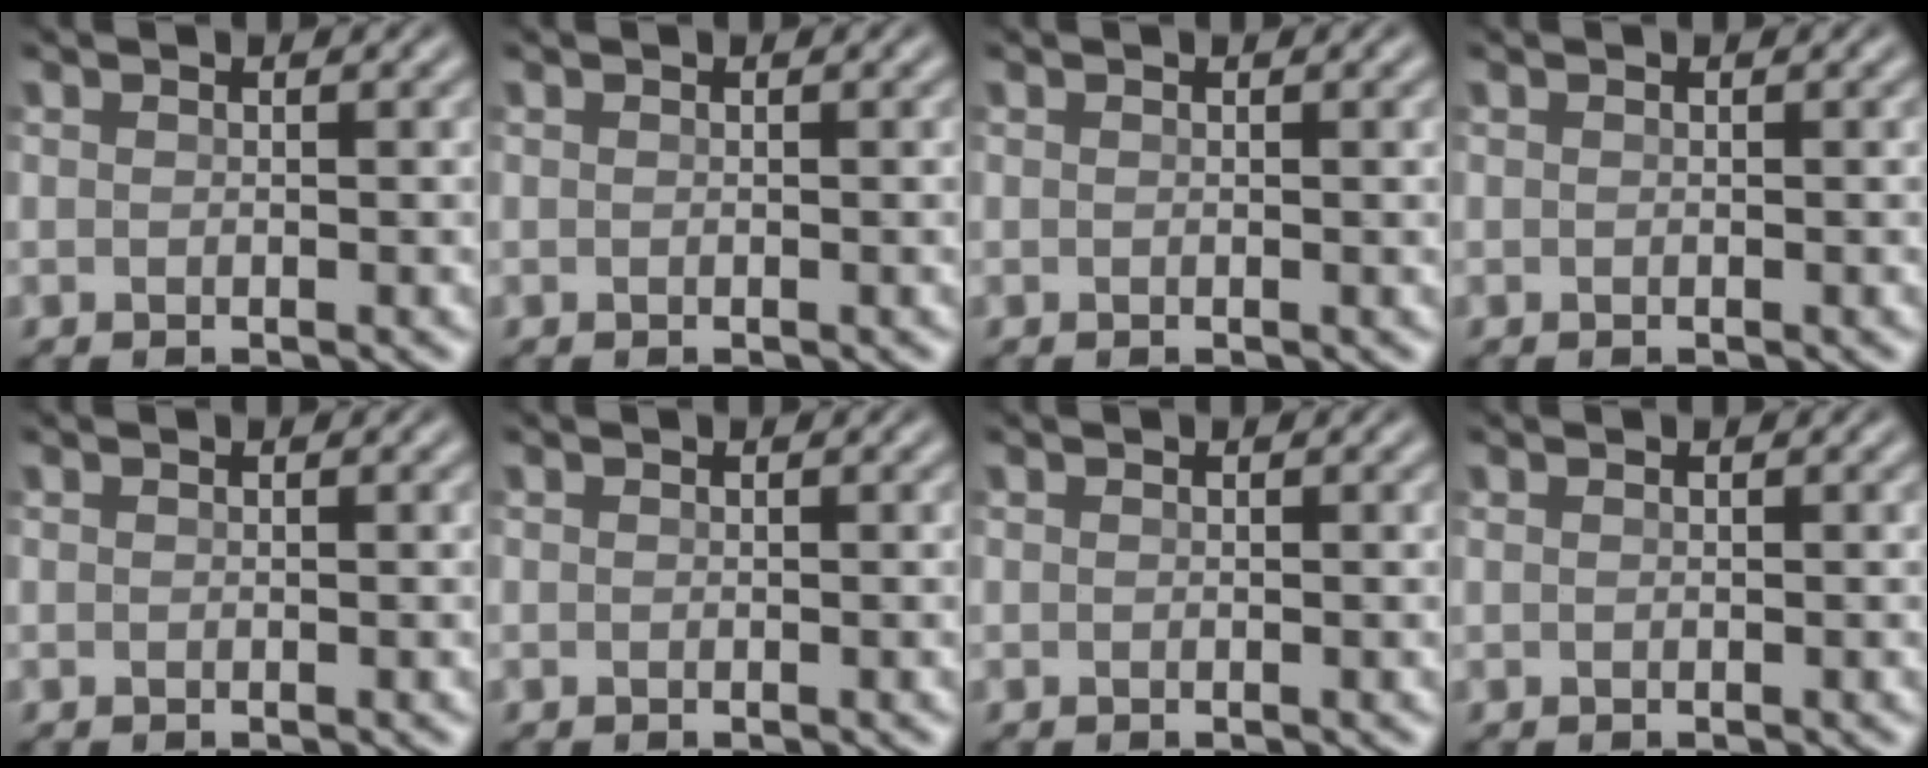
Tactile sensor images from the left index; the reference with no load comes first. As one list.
[{"total": 0.0}, {"total": 0.5, "force": [0.2, 0.1, 0.5], "torque": [-0.003, 0.004, 0.003]}, {"total": 0.0}, {"total": 0.0}, {"total": 0.0}, {"total": 0.0}, {"total": 0.0}]